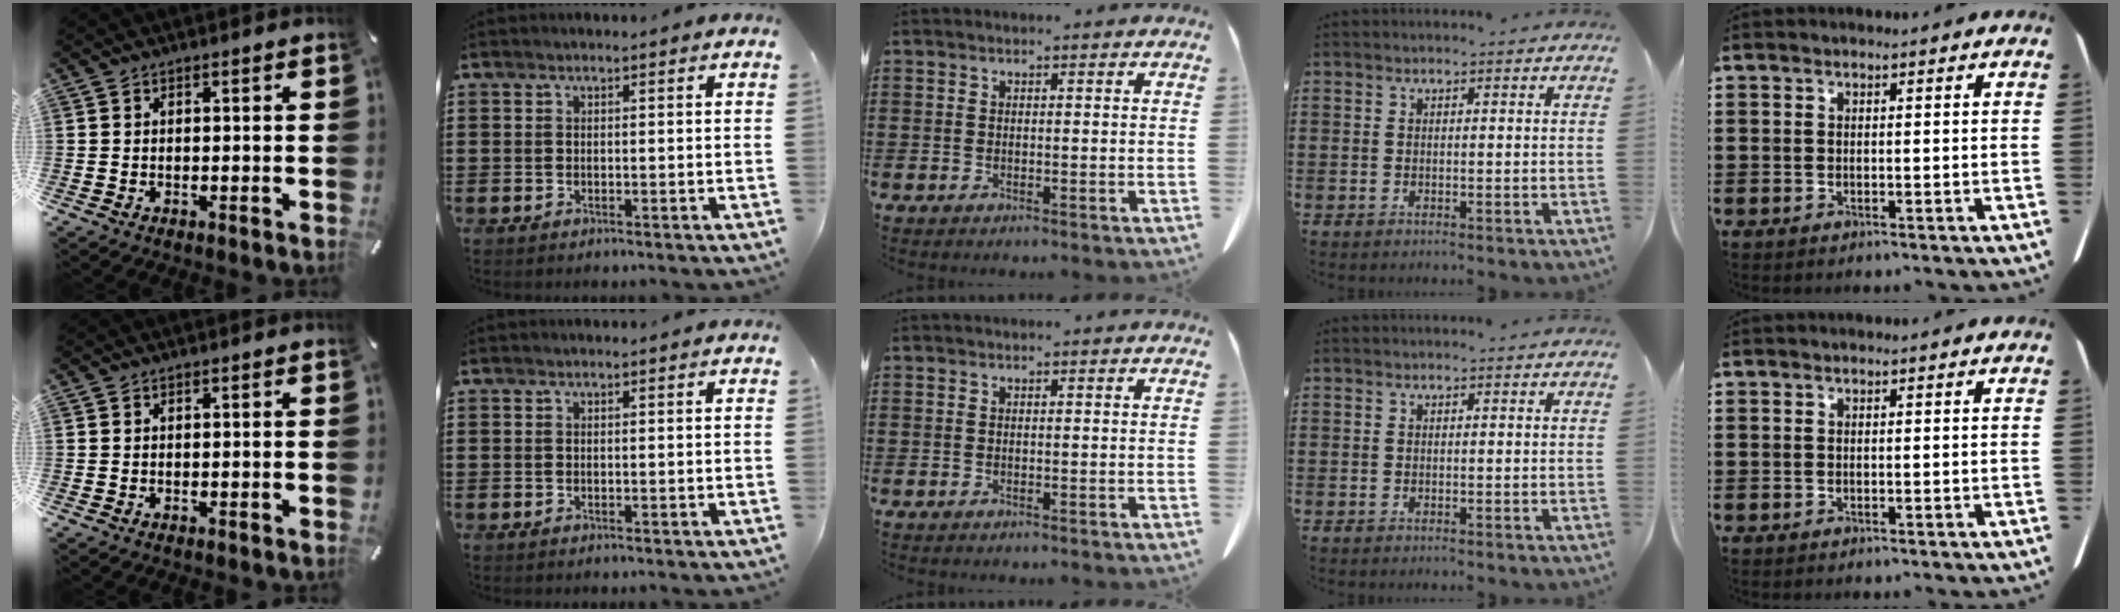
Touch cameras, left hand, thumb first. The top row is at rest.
{}